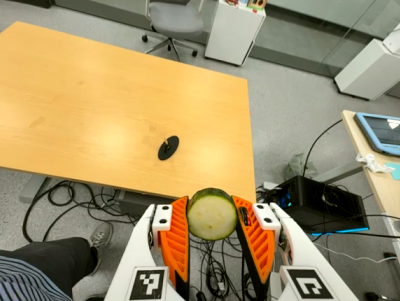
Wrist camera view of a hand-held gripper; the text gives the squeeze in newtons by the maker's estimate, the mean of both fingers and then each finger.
{"total": 11.5, "left": 10.7, "right": 12.3}